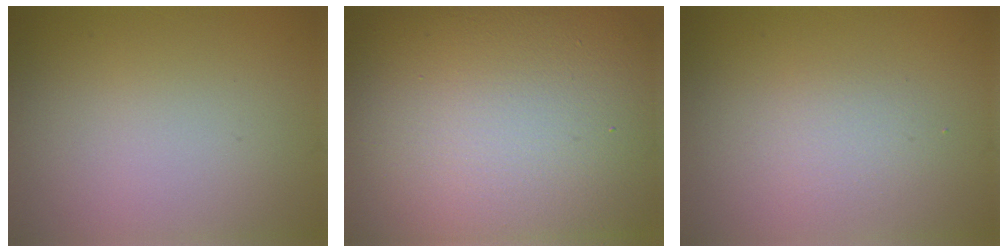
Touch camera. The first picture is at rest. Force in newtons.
{"total": 20.5, "press": 20.5, "slide": 0.9}
{"total": 1.7, "press": 1.6, "slide": 0.1}